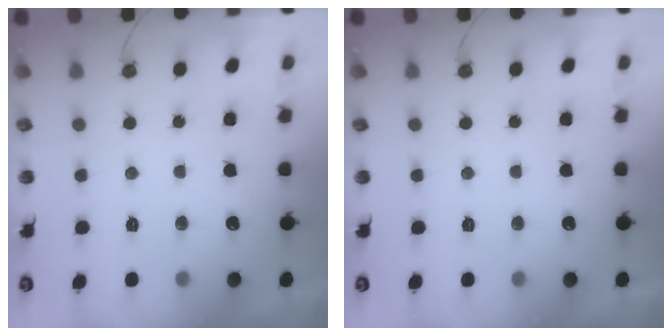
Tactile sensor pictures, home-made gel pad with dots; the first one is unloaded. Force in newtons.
{"total": 0.0}